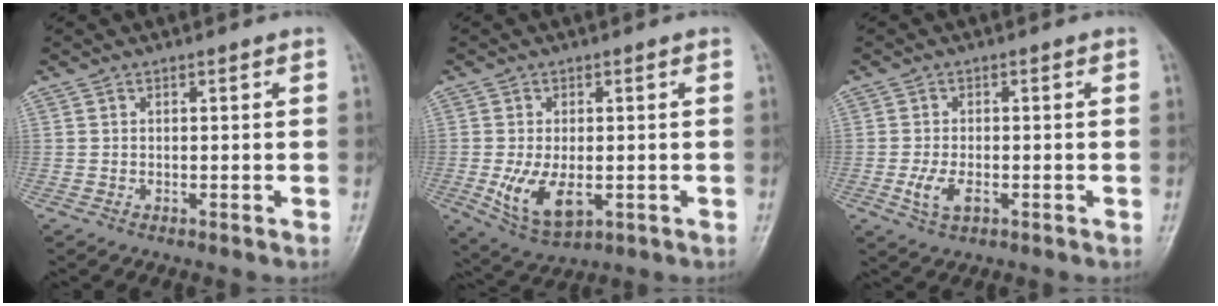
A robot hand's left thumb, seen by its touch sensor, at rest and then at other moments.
{"total": 8.4, "force": [-1.7, 4.5, 6.9], "torque": [-0.126, -0.009, -0.016]}
{"total": 4.1, "force": [-1.3, 2.0, 3.3], "torque": [-0.071, 0.002, -0.021]}